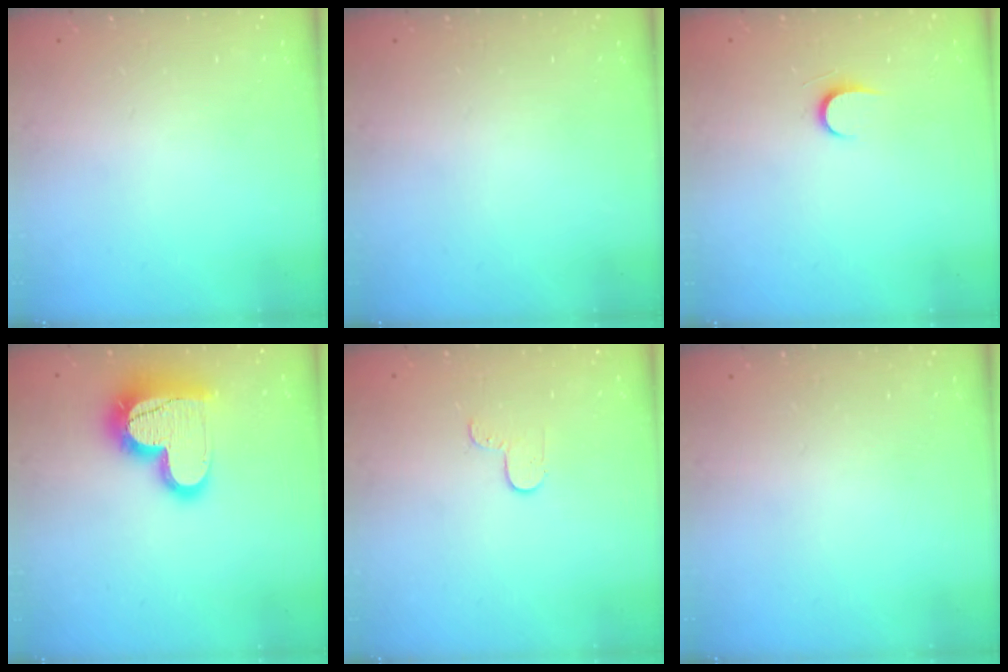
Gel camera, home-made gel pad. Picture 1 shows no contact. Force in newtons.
{"total": 0.0}
{"total": 4.9, "press": 4.8, "slide": 0.5}
{"total": 18.1, "press": 18.1, "slide": 1.4}
{"total": 3.7, "press": 3.6, "slide": 0.3}
{"total": 0.0}